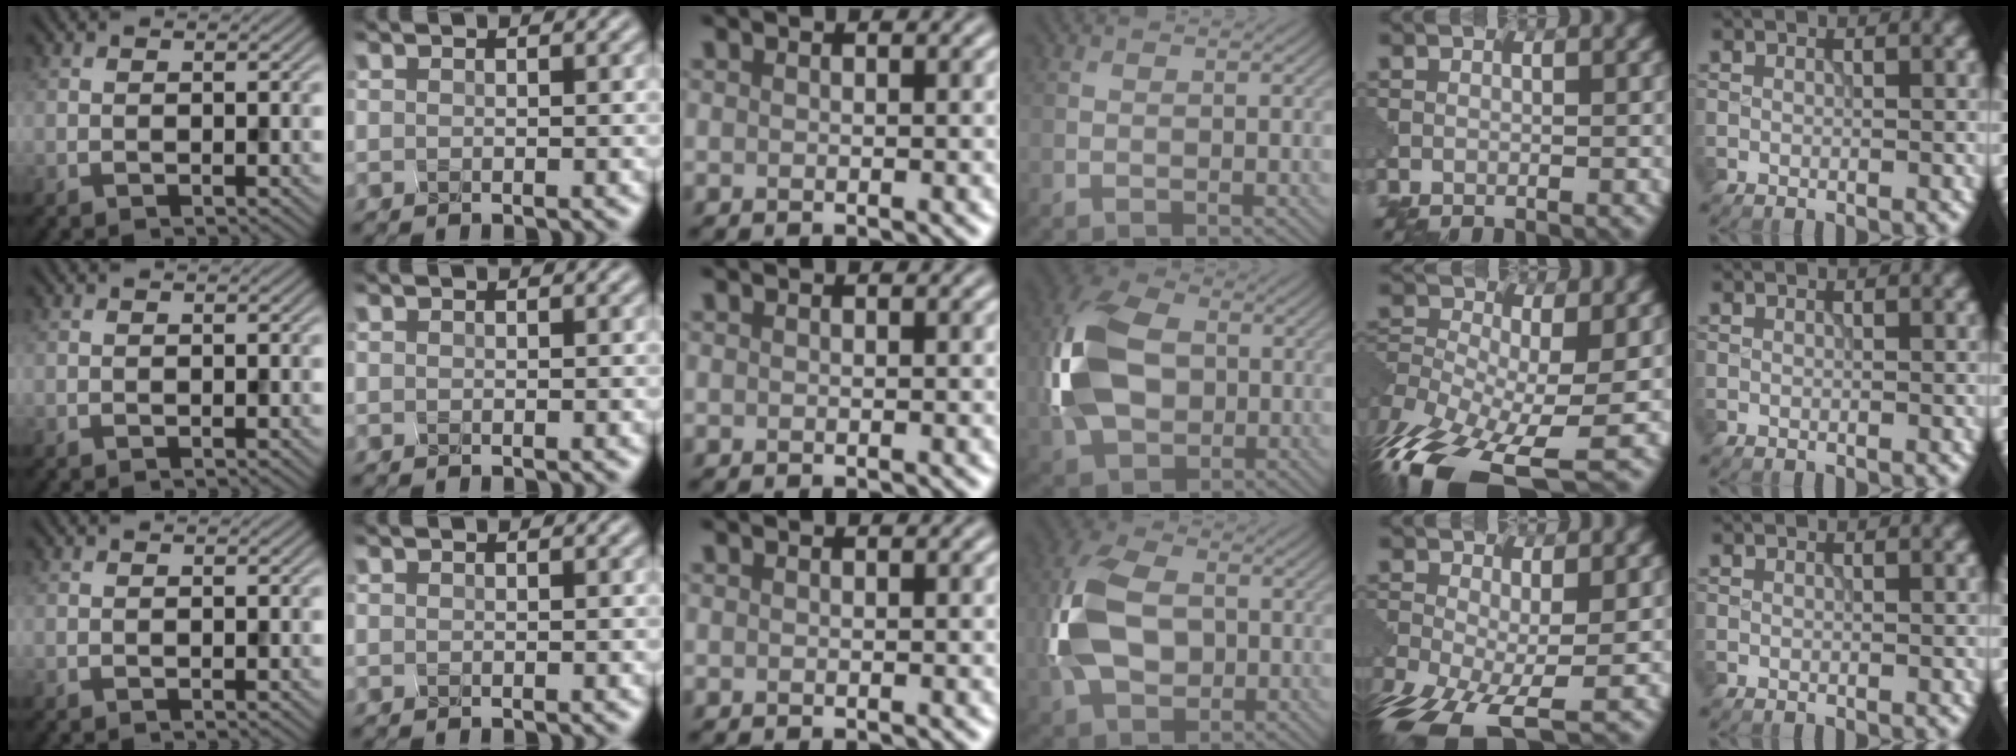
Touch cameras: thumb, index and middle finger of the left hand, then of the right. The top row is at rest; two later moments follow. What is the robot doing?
{"motion": "squeeze", "object": "clothespin"}